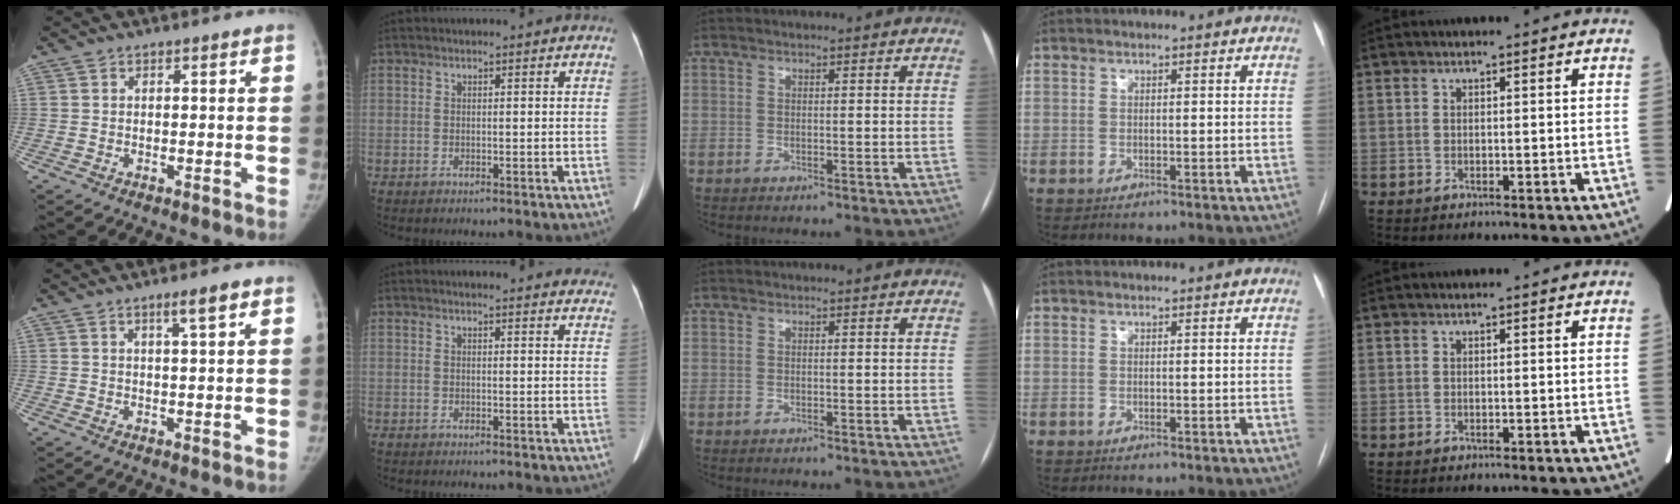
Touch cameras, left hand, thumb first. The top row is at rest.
{"thumb": {"total": 3.3, "force": [1.9, 0.1, 2.7], "torque": [-0.043, -0.009, 0.034]}, "index": {"total": 13.2, "force": [12.6, 2.2, 3.1], "torque": [-0.009, -0.017, 0.120]}}